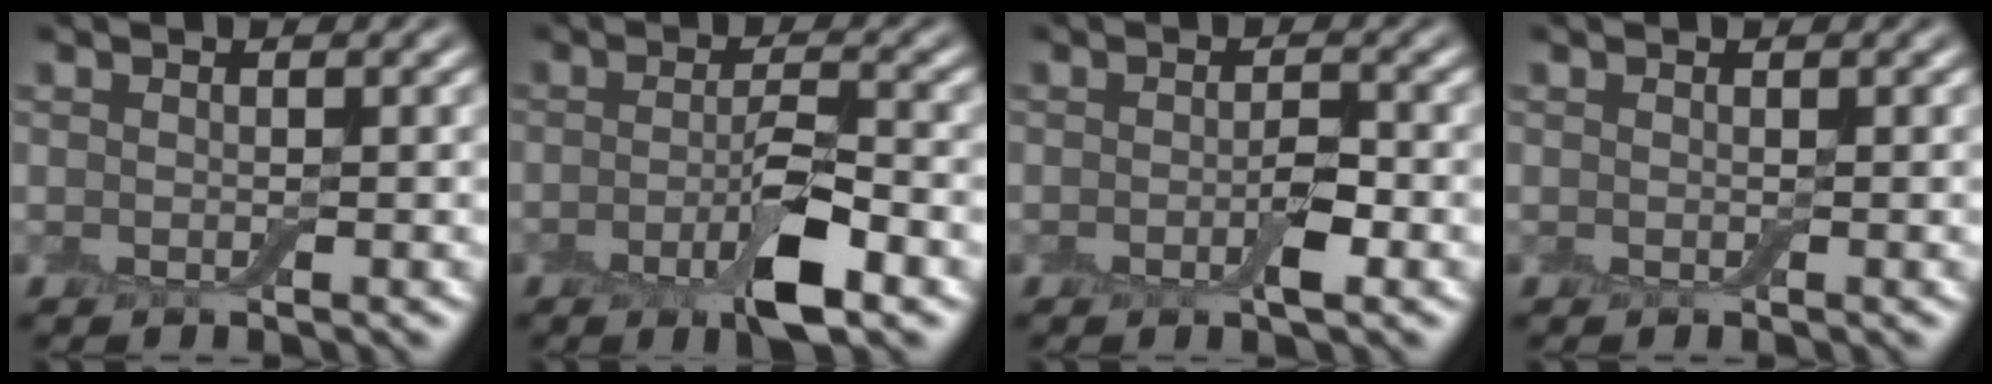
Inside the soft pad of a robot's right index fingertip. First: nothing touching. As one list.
[{"total": 5.0, "force": [-2.1, 1.2, 4.4], "torque": [-0.078, 0.001, -0.041]}, {"total": 2.1, "force": [-0.7, 0.6, 1.9], "torque": [-0.031, -0.001, -0.014]}, {"total": 0.0}]